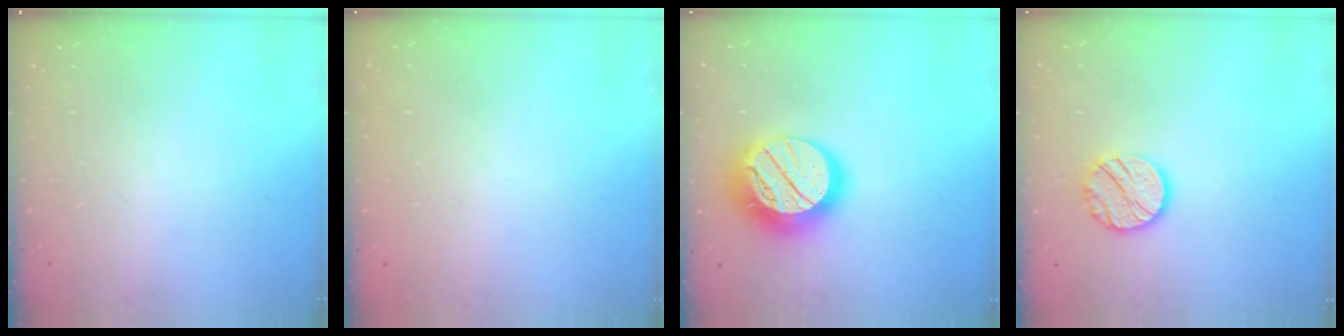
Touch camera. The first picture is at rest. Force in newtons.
{"total": 0.6, "press": 0.6, "slide": 0.0}
{"total": 21.1, "press": 21.1, "slide": 1.7}
{"total": 10.8, "press": 10.8, "slide": 0.2}